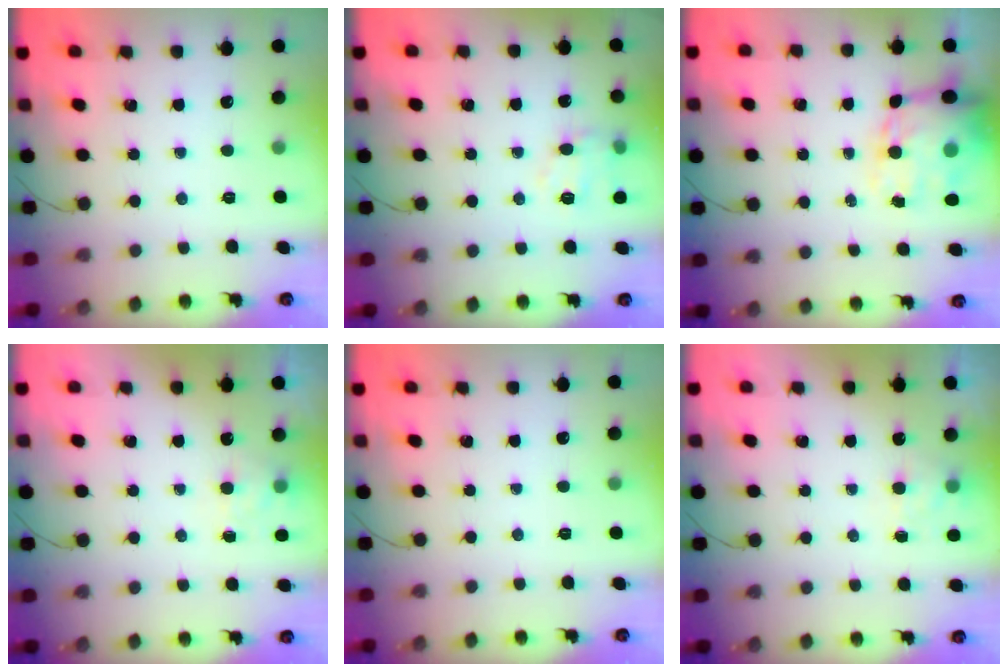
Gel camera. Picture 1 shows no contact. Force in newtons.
{"total": 10.3, "press": 10.2, "slide": 1.4}
{"total": 16.1, "press": 15.6, "slide": 3.8}
{"total": 5.7, "press": 5.5, "slide": 1.5}
{"total": 0.0}
{"total": 5.7, "press": 5.5, "slide": 1.5}